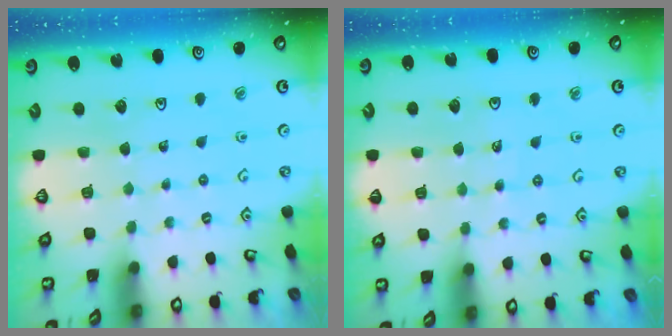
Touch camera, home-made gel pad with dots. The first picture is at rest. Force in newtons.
{"total": 3.2, "press": 3.0, "slide": 1.3}